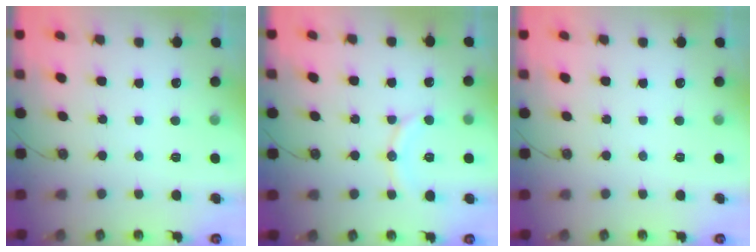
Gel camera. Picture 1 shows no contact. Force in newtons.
{"total": 9.4, "press": 9.4, "slide": 0.9}
{"total": 0.0}